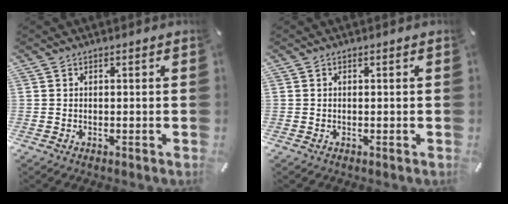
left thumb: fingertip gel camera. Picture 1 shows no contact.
{"total": 0.0}